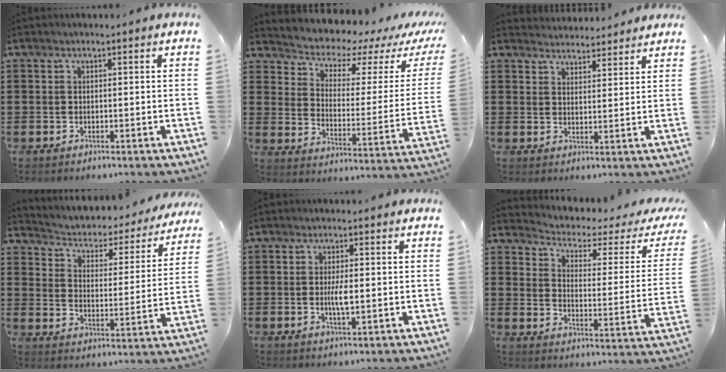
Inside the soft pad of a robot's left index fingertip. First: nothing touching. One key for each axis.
{"total": 5.4, "fx": 5.0, "fy": 1.8, "fz": 0.9, "tx": -0.045, "ty": -0.046, "tz": 0.081}
{"total": 3.2, "fx": 3.1, "fy": 0.6, "fz": -0.1, "tx": -0.007, "ty": -0.007, "tz": 0.061}
{"total": 2.2, "fx": 1.8, "fy": 1.0, "fz": 0.7, "tx": -0.030, "ty": -0.023, "tz": 0.017}
{"total": 3.3, "fx": -0.1, "fy": 0.7, "fz": 3.2, "tx": -0.059, "ty": -0.003, "tz": -0.002}
{"total": 2.3, "fx": 1.6, "fy": 0.9, "fz": 1.5, "tx": -0.045, "ty": -0.020, "tz": 0.016}